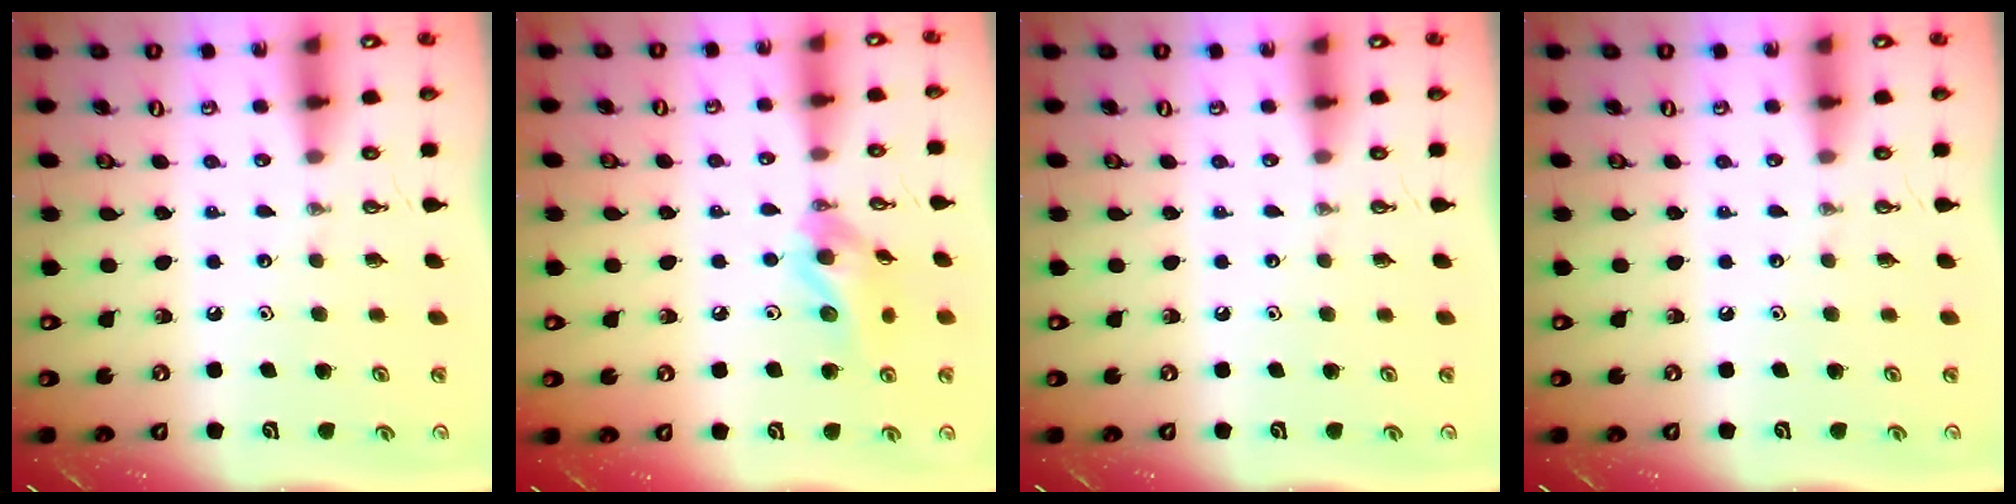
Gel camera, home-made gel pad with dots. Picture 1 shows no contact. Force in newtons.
{"total": 11.9, "press": 11.9, "slide": 1.4}
{"total": 0.0}
{"total": 0.0}